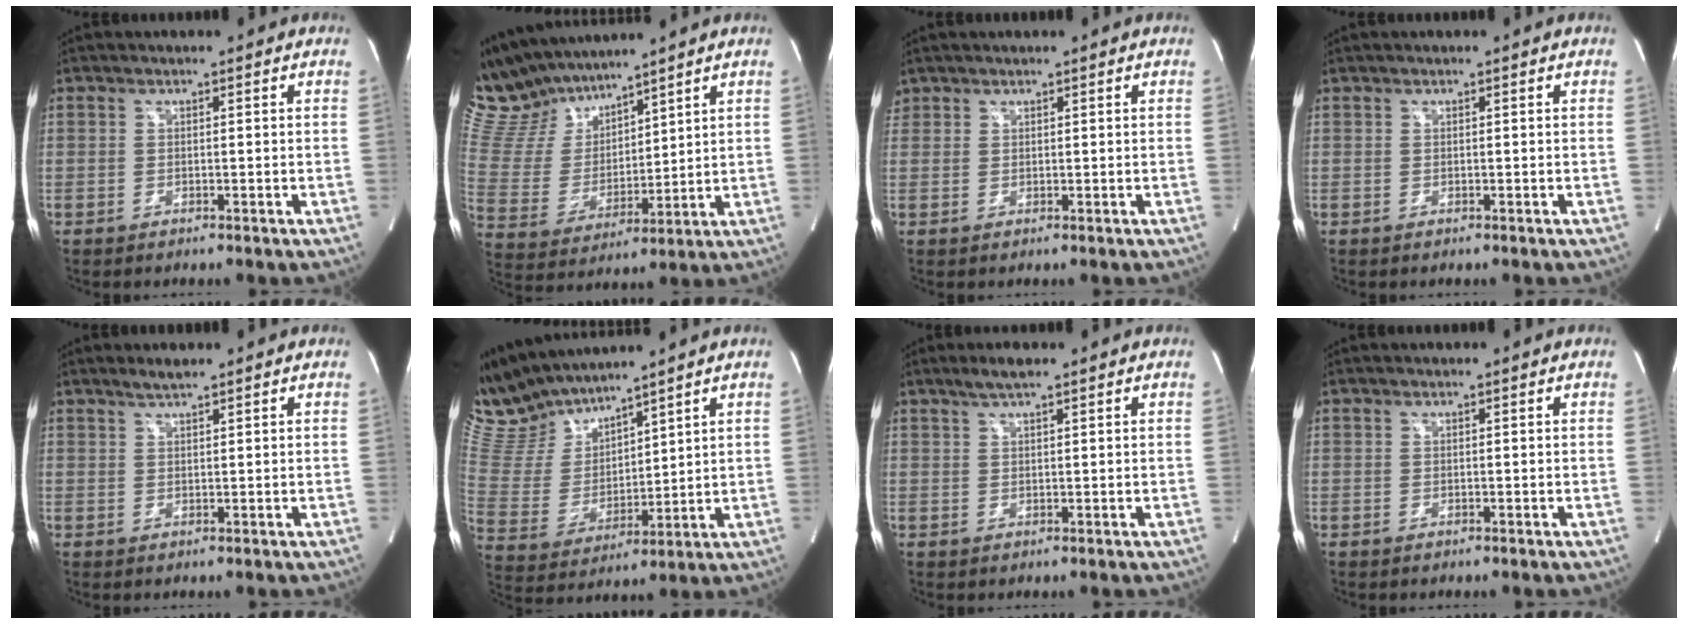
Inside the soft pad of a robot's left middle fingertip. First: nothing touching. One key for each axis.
{"total": 13.5, "fx": 12.3, "fy": 3.9, "fz": 3.8, "tx": -0.099, "ty": 0.017, "tz": 0.256}
{"total": 1.5, "fx": 1.2, "fy": 0.9, "fz": 0.0, "tx": 0.001, "ty": 0.011, "tz": 0.022}
{"total": 0.0}
{"total": 1.9, "fx": 1.6, "fy": 0.0, "fz": 1.0, "tx": -0.026, "ty": 0.004, "tz": 0.033}
{"total": 12.1, "fx": 11.5, "fy": 2.1, "fz": 3.1, "tx": -0.085, "ty": 0.006, "tz": 0.246}
{"total": 2.8, "fx": 2.0, "fy": 0.2, "fz": 1.9, "tx": -0.045, "ty": 0.005, "tz": 0.040}
{"total": 0.0}